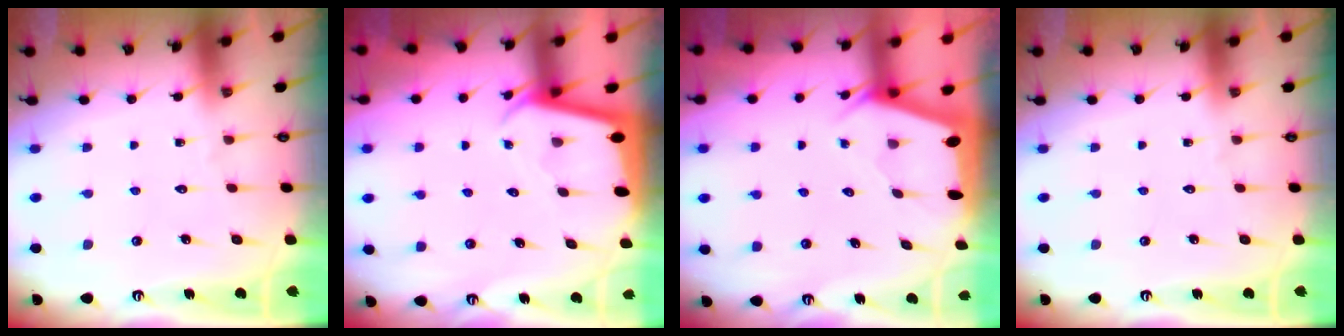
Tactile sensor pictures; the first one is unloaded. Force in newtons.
{"total": 2.1, "press": 2.1, "slide": 0.1}
{"total": 1.9, "press": 1.9, "slide": 0.3}
{"total": 0.0}